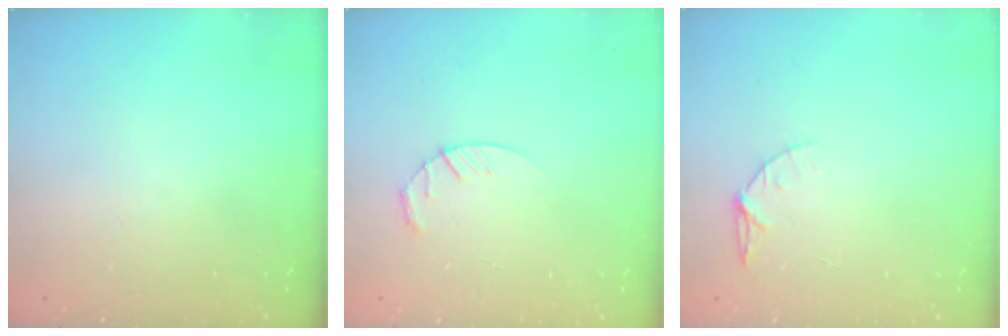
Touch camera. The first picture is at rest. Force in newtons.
{"total": 3.9, "press": 3.9, "slide": 0.5}
{"total": 5.2, "press": 5.1, "slide": 0.6}